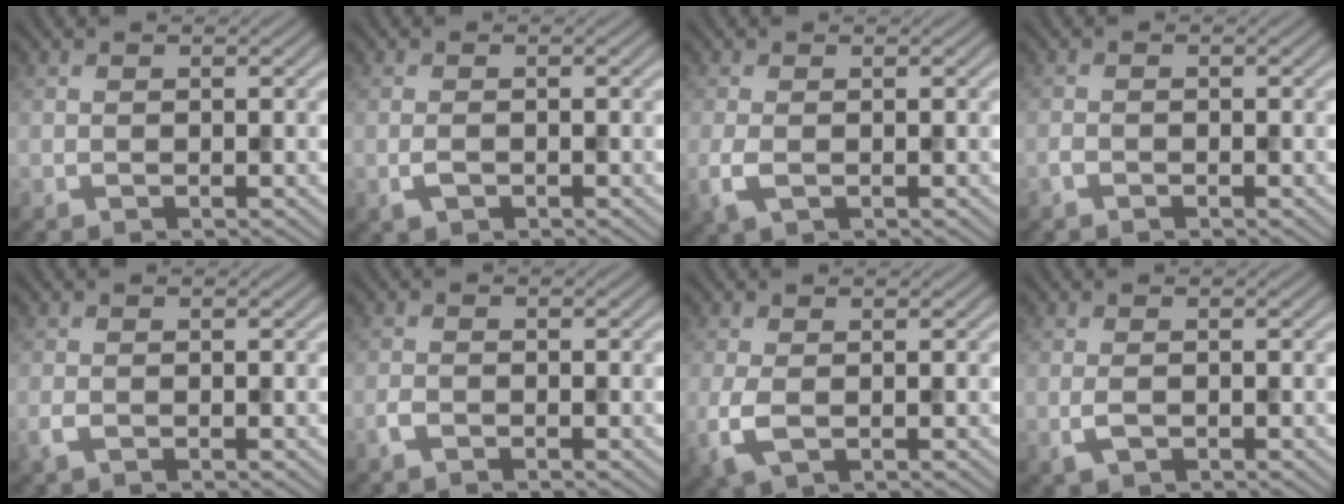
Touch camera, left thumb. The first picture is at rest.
{"total": 1.4, "force": [-0.6, 0.7, 1.0], "torque": [-0.023, -0.001, -0.013]}
{"total": 2.4, "force": [-0.6, 1.2, 2.0], "torque": [-0.057, -0.008, -0.014]}
{"total": 0.7, "force": [-0.6, 0.3, 0.3], "torque": [-0.006, 0.001, -0.014]}
{"total": 1.2, "force": [-0.5, 0.5, 1.0], "torque": [-0.026, -0.003, -0.012]}
{"total": 1.2, "force": [-0.9, 0.6, 0.7], "torque": [-0.014, 0.001, -0.022]}
{"total": 3.3, "force": [-0.5, 1.7, 2.8], "torque": [-0.081, -0.008, -0.011]}
{"total": 1.6, "force": [-0.4, 0.7, 1.3], "torque": [-0.033, -0.003, -0.009]}